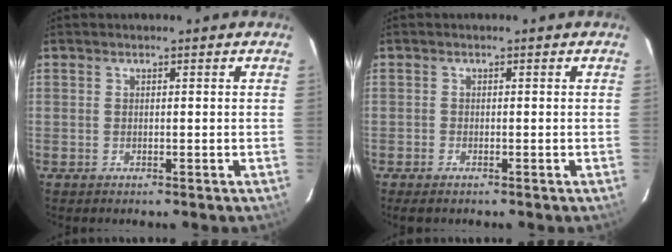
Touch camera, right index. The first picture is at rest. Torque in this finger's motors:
{"motor_torque": [0.20, -0.08, 0.00, 0.01]}